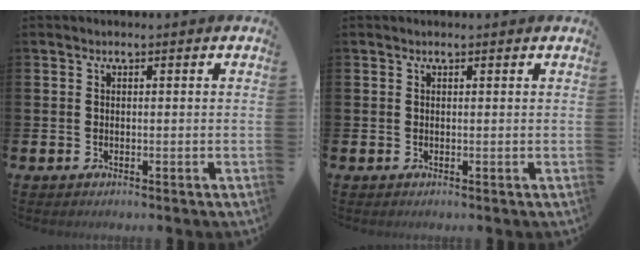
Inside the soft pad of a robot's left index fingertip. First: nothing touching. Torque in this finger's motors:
{"motor_torque": [0.18, -1.50, -0.01, -0.01]}